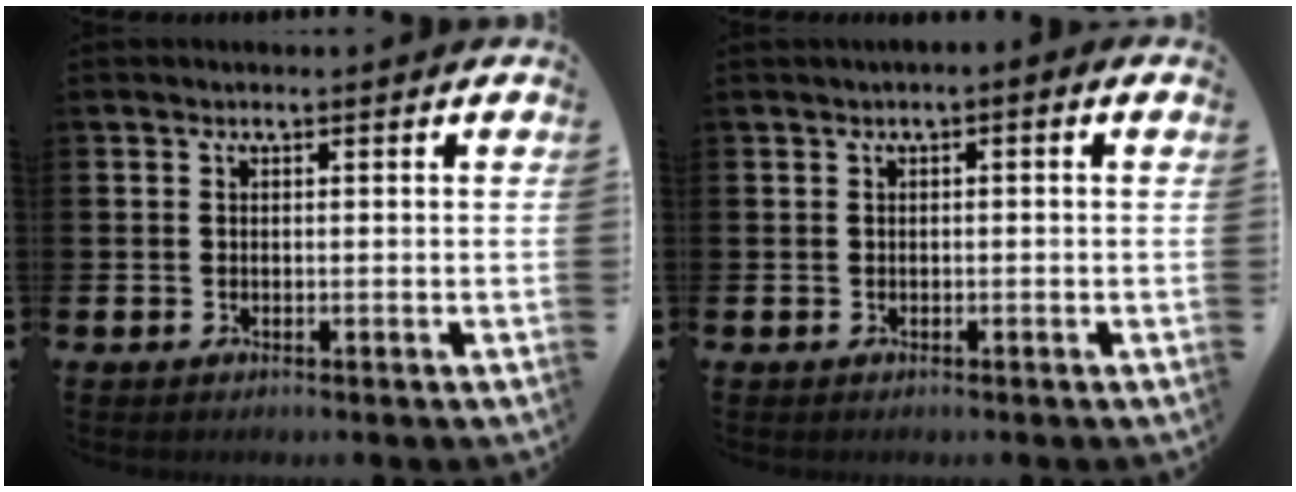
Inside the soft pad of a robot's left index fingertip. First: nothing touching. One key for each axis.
{"total": 0.6, "fx": -0.4, "fy": 0.1, "fz": 0.4, "tx": -0.007, "ty": -0.001, "tz": -0.008}